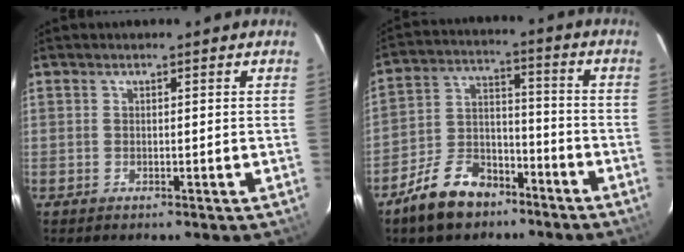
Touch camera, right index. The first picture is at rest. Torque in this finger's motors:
{"motor_torque": [1.03, -1.11, 0.07, 0.00]}